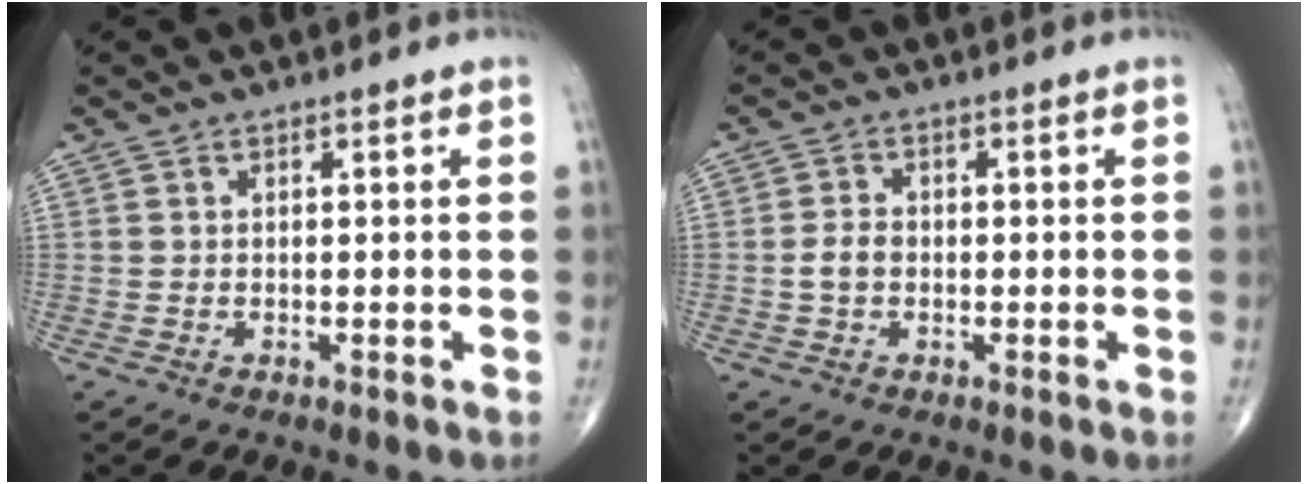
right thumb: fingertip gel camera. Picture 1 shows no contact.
{"total": 2.8, "force": [-0.5, 2.0, 1.9], "torque": [-0.034, 0.010, -0.014]}